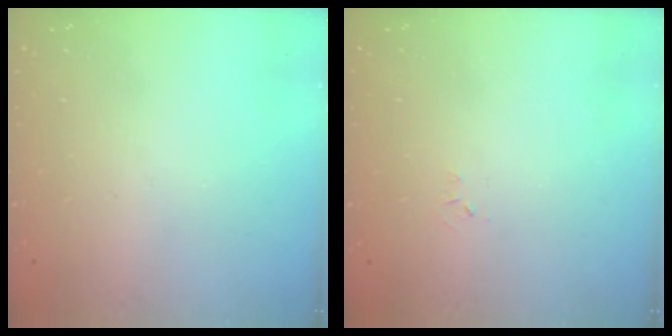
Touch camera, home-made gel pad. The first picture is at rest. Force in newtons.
{"total": 2.6, "press": 2.6, "slide": 0.4}